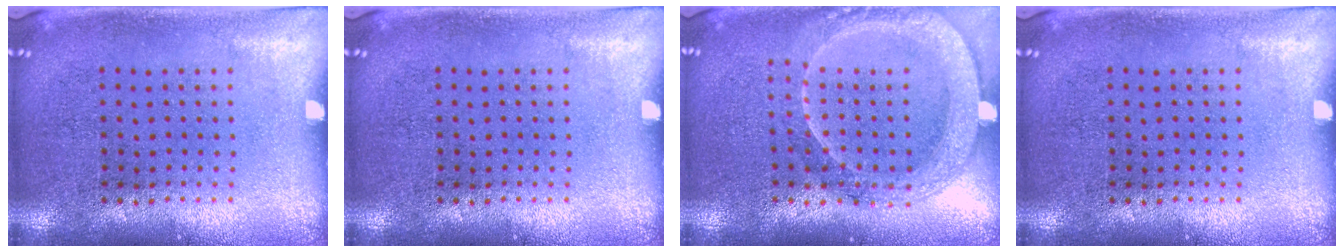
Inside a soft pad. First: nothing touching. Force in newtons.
{"total": 0.0}
{"total": 2.0, "press": 1.9, "slide": 0.8}
{"total": 0.0}